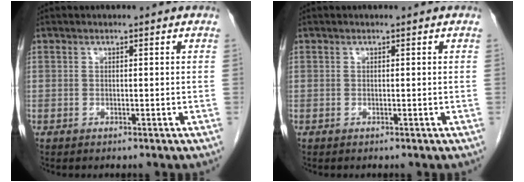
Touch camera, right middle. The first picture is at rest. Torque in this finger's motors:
{"motor_torque": [0.00, -0.01, 0.03, 0.01]}